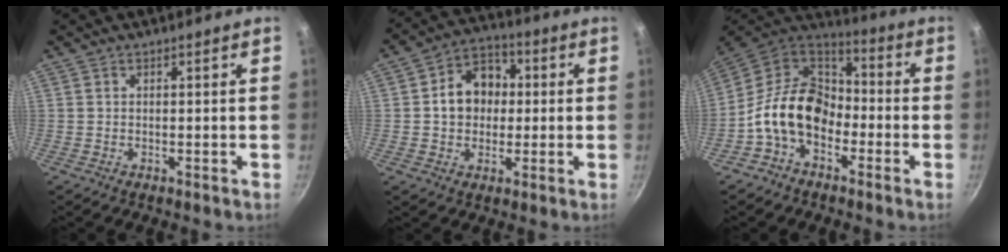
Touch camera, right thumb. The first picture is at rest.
{"total": 10.6, "force": [0.7, 8.6, 6.2], "torque": [-0.057, 0.020, -0.003]}
{"total": 15.5, "force": [-4.6, 11.0, 9.9], "torque": [-0.136, 0.055, -0.111]}